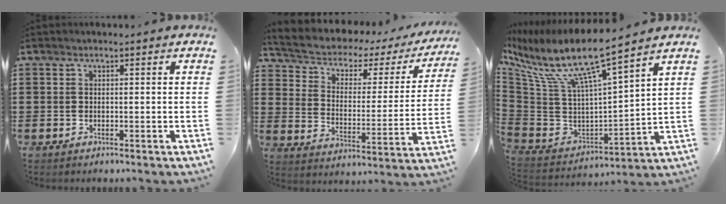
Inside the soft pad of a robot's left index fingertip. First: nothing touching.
{"total": 3.5, "force": [2.5, 1.9, 1.6], "torque": [-0.051, -0.026, 0.032]}
{"total": 10.9, "force": [7.0, 1.4, 8.3], "torque": [-0.195, -0.059, 0.108]}